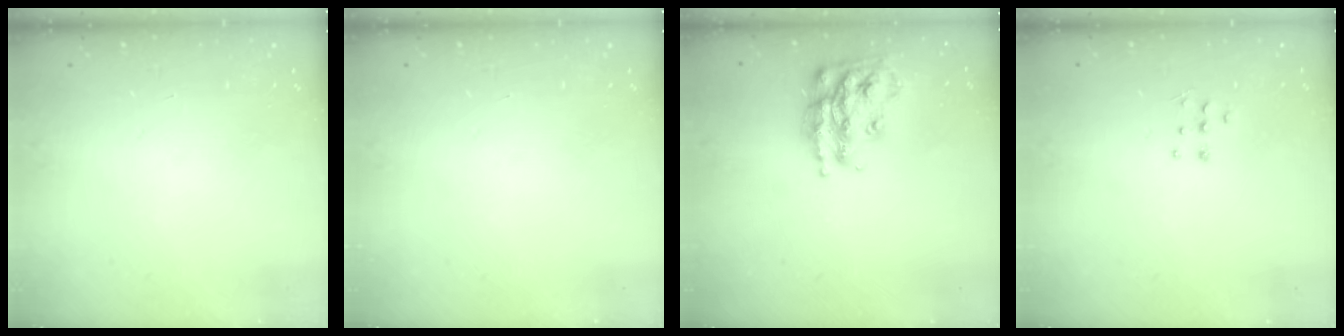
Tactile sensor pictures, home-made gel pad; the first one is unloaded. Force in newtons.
{"total": 0.0}
{"total": 17.9, "press": 17.8, "slide": 1.1}
{"total": 4.6, "press": 4.5, "slide": 0.7}